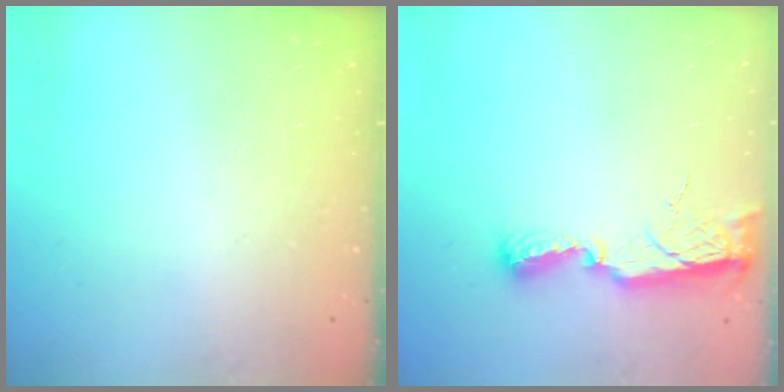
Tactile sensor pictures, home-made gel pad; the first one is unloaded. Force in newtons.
{"total": 8.1, "press": 8.1, "slide": 0.7}